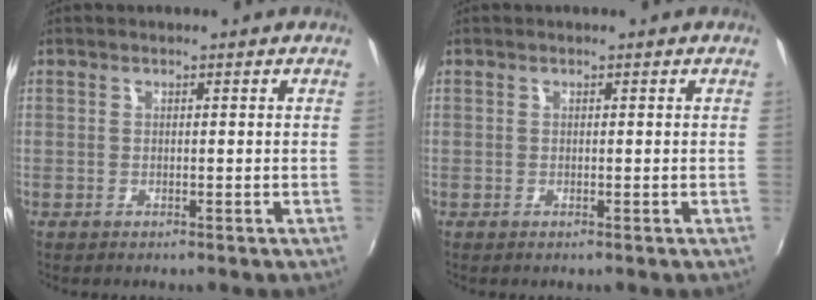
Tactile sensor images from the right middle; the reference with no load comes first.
{"total": 0.0}